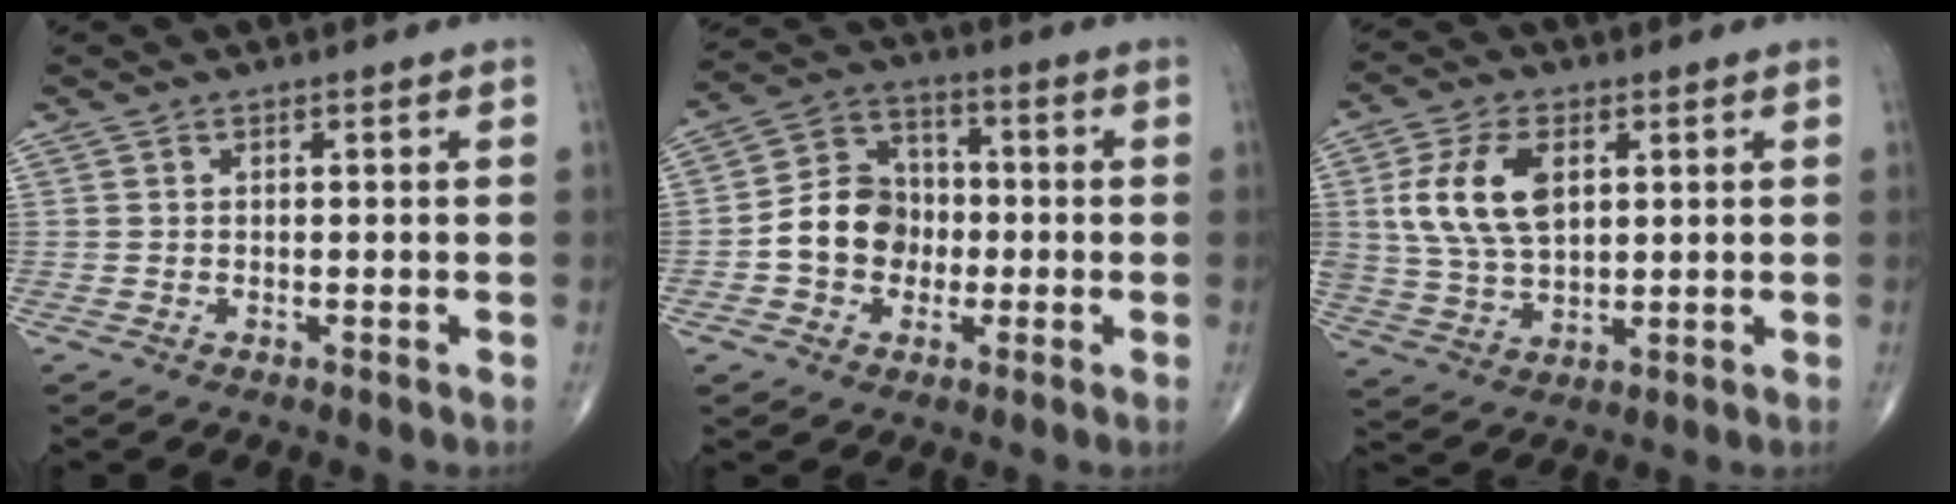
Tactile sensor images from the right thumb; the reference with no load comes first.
{"total": 10.4, "force": [-1.9, 8.8, 5.2], "torque": [-0.061, 0.035, -0.043]}
{"total": 12.2, "force": [3.1, 7.2, 9.4], "torque": [-0.180, -0.005, 0.063]}